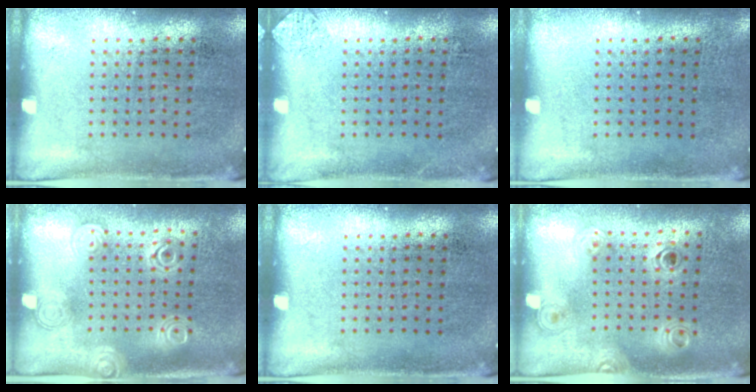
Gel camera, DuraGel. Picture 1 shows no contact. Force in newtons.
{"total": 0.6, "press": 0.6, "slide": 0.2}
{"total": 0.0}
{"total": 1.4, "press": 1.3, "slide": 0.4}
{"total": 0.0}
{"total": 1.2, "press": 1.0, "slide": 0.6}